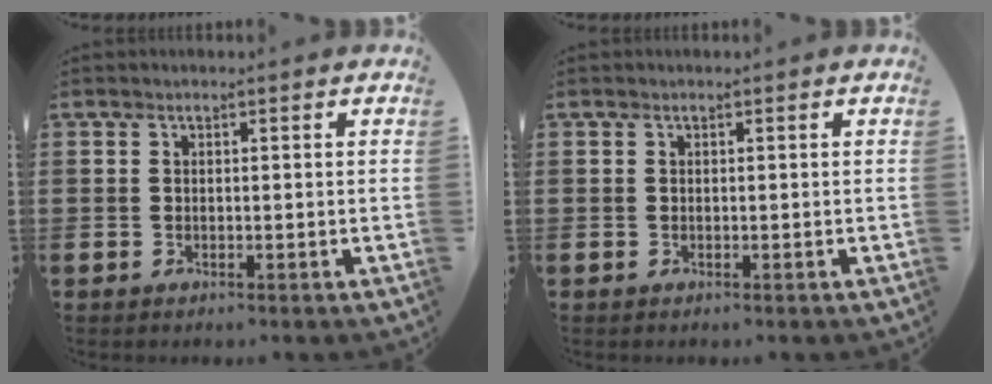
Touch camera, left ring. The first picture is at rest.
{"total": 0.0}